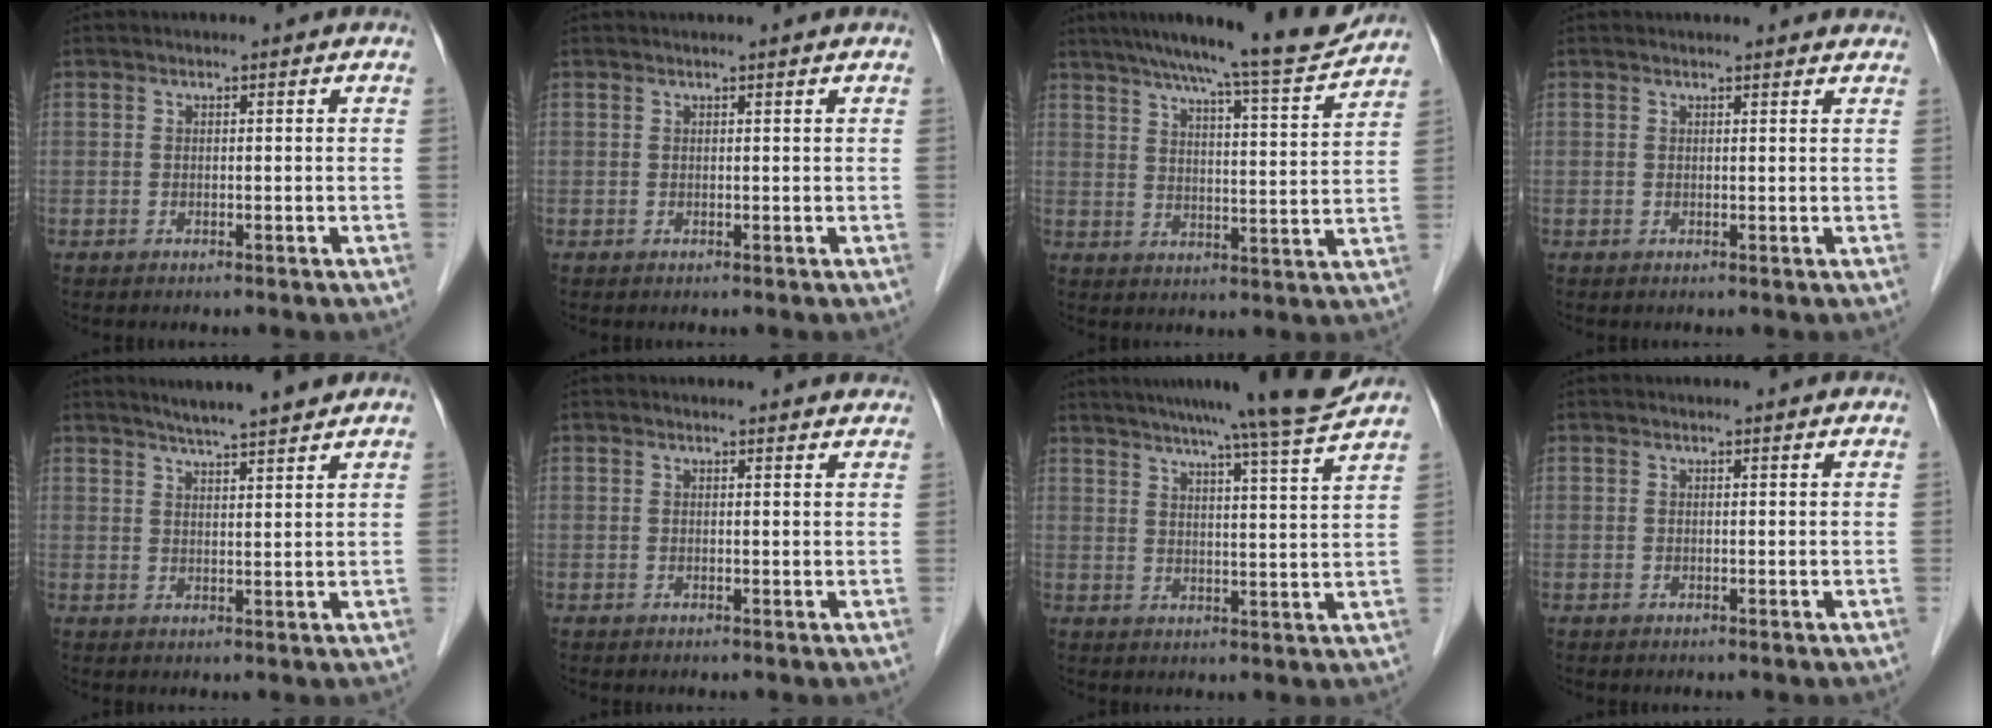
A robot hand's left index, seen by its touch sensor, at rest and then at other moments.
{"total": 1.5, "force": [1.3, -0.2, 0.5], "torque": [-0.010, 0.010, 0.021]}
{"total": 15.2, "force": [13.6, -0.1, 6.7], "torque": [-0.099, -0.014, 0.187]}
{"total": 4.5, "force": [4.4, 0.9, 0.8], "torque": [-0.008, 0.008, 0.039]}
{"total": 7.9, "force": [7.0, 0.0, 3.8], "torque": [-0.060, 0.011, 0.100]}
{"total": 5.4, "force": [5.3, 1.0, 0.9], "torque": [-0.003, 0.005, 0.044]}
{"total": 14.3, "force": [12.6, -2.1, 6.4], "torque": [-0.103, -0.030, 0.164]}
{"total": 2.0, "force": [1.9, 0.3, 0.4], "torque": [-0.012, 0.008, 0.021]}